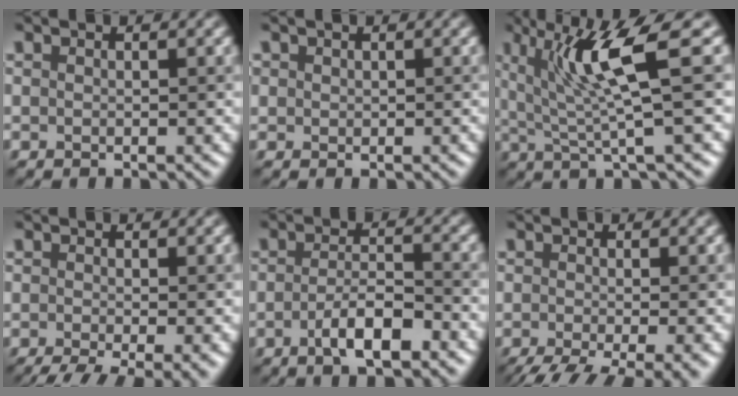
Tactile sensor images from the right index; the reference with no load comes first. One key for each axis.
{"total": 0.8, "fx": 0.4, "fy": 0.3, "fz": -0.6, "tx": 0.006, "ty": -0.001, "tz": 0.012}
{"total": 6.6, "fx": 2.3, "fy": 0.9, "fz": 6.1, "tx": -0.118, "ty": 0.001, "tz": 0.042}
{"total": 6.5, "fx": -3.1, "fy": 2.0, "fz": 5.3, "tx": -0.077, "ty": -0.014, "tz": -0.040}
{"total": 3.5, "fx": -1.9, "fy": 0.8, "fz": 2.8, "tx": -0.061, "ty": 0.004, "tz": -0.034}
{"total": 7.3, "fx": -3.7, "fy": 2.3, "fz": 5.8, "tx": -0.092, "ty": -0.015, "tz": -0.053}